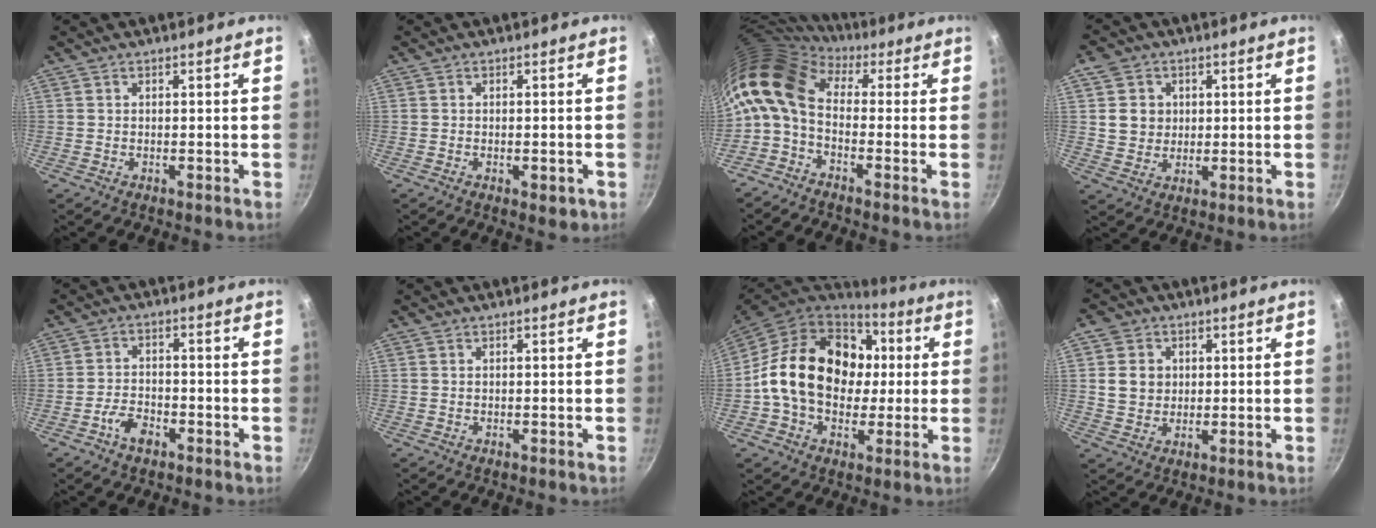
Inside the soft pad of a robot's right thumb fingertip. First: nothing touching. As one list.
[{"total": 2.8, "force": [-1.0, 1.3, 2.2], "torque": [-0.031, -0.003, -0.013]}, {"total": 12.4, "force": [0.7, 7.9, 9.6], "torque": [-0.185, 0.026, -0.010]}, {"total": 6.4, "force": [1.4, 5.8, 2.3], "torque": [-0.010, -0.002, 0.023]}, {"total": 4.8, "force": [-2.8, 2.5, 2.9], "torque": [-0.051, 0.025, -0.052]}, {"total": 0.0}, {"total": 22.2, "force": [1.8, 16.6, 14.6], "torque": [-0.222, 0.027, 0.026]}, {"total": 6.7, "force": [1.1, 6.0, 2.8], "torque": [-0.024, 0.000, 0.017]}]